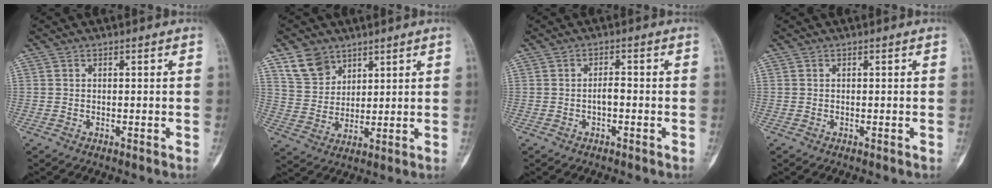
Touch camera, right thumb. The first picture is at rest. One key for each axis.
{"total": 7.8, "fx": 5.1, "fy": 5.4, "fz": 2.4, "tx": -0.022, "ty": -0.025, "tz": 0.107}
{"total": 2.2, "fx": -0.6, "fy": 1.0, "fz": 1.8, "tx": -0.025, "ty": 0.010, "tz": -0.013}
{"total": 0.0}